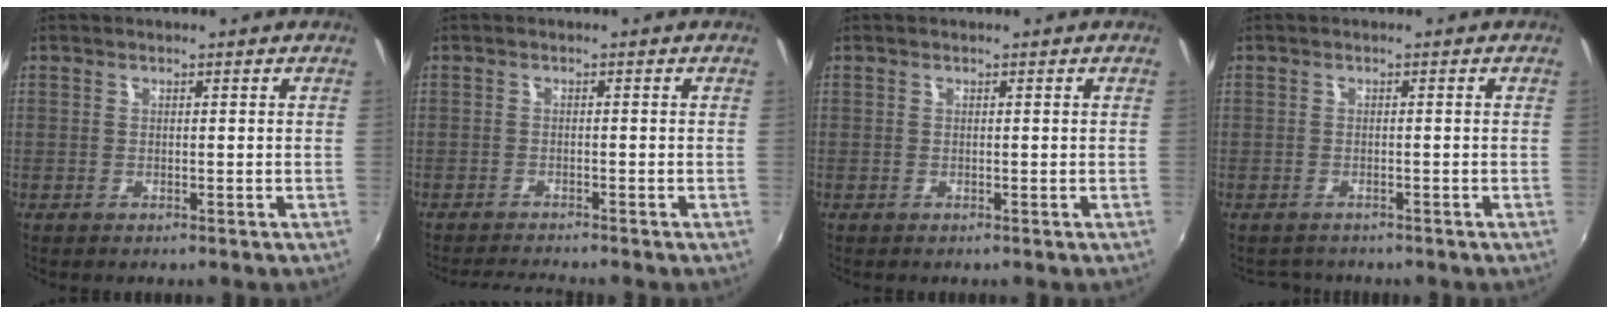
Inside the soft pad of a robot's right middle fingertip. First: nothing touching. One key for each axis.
{"total": 3.9, "fx": -3.7, "fy": -0.5, "fz": 1.0, "tx": -0.031, "ty": -0.013, "tz": -0.067}
{"total": 0.0}
{"total": 2.0, "fx": -1.8, "fy": 0.9, "fz": 0.2, "tx": -0.008, "ty": -0.003, "tz": -0.028}